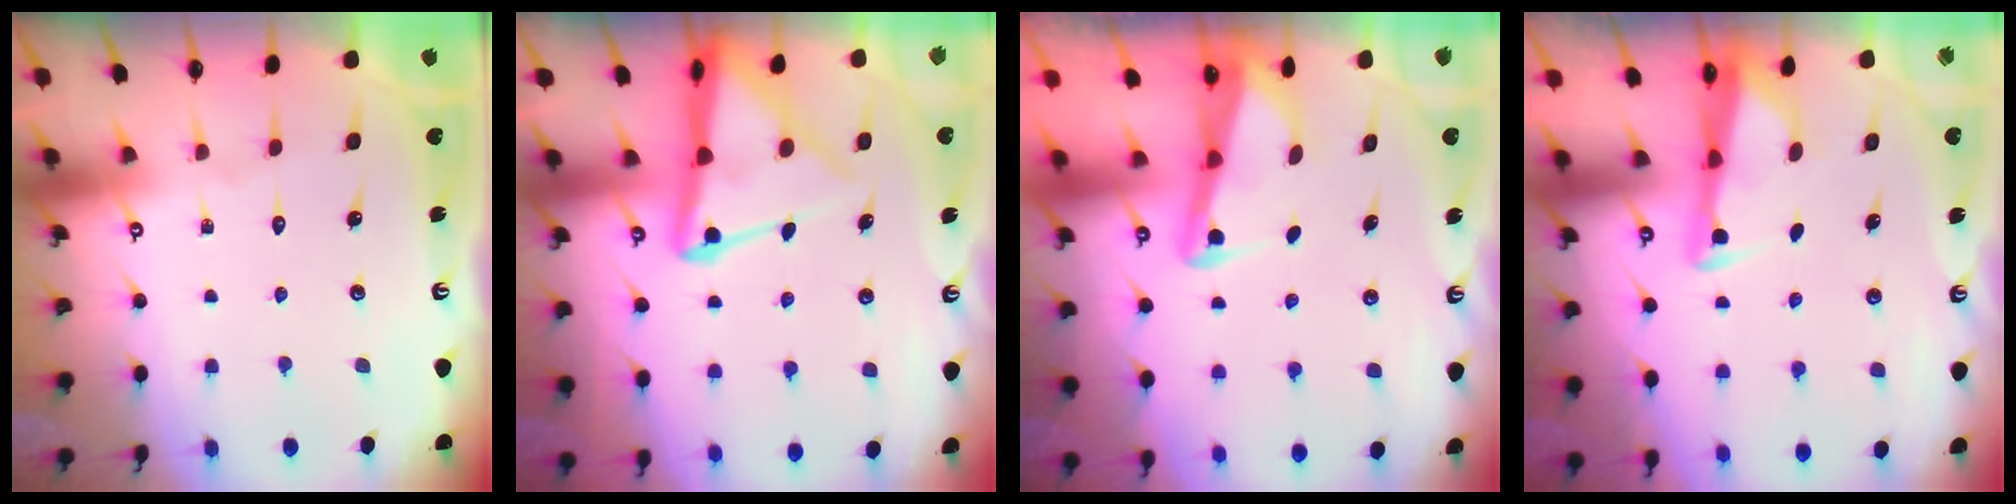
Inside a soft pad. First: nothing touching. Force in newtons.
{"total": 9.4, "press": 9.3, "slide": 1.0}
{"total": 3.2, "press": 3.2, "slide": 0.3}
{"total": 3.0, "press": 2.9, "slide": 0.4}